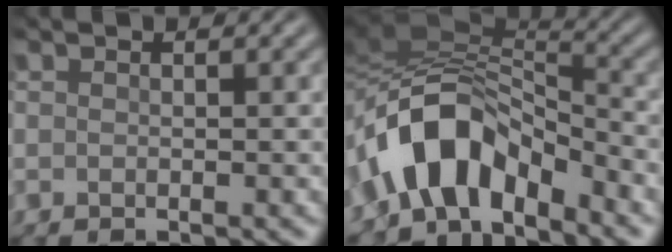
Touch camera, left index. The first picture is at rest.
{"total": 8.3, "force": [-3.6, 4.4, 6.1], "torque": [-0.103, 0.016, -0.068]}